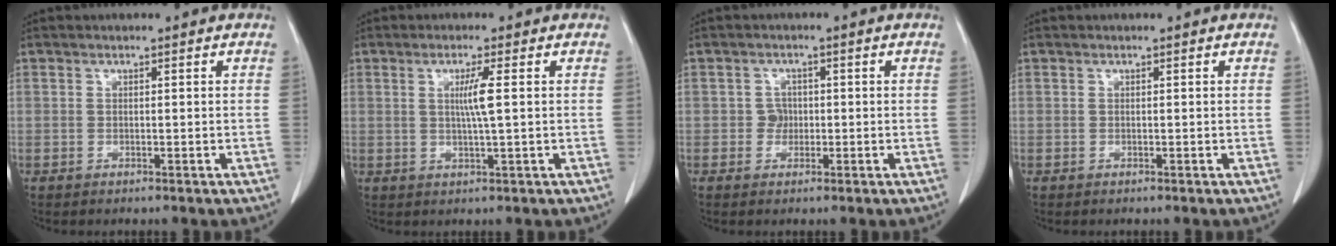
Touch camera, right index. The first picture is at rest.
{"total": 4.0, "force": [1.2, -1.1, 3.6], "torque": [-0.072, -0.011, 0.024]}
{"total": 1.9, "force": [-0.1, 1.8, 0.5], "torque": [-0.004, 0.005, -0.005]}
{"total": 0.0}